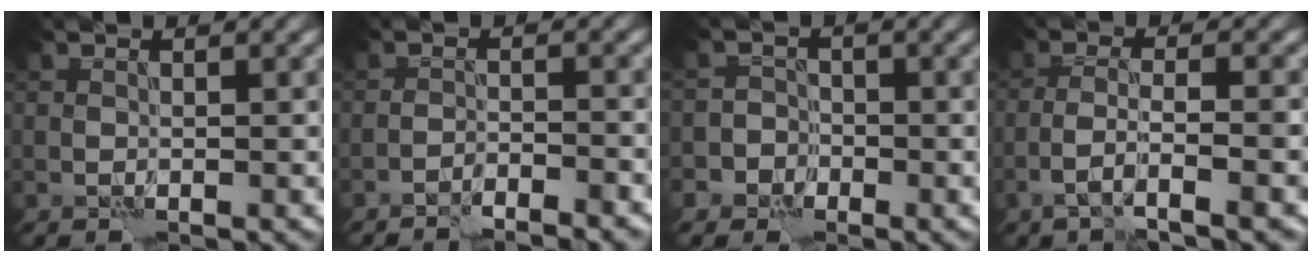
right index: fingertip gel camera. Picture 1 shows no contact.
{"total": 3.0, "force": [-2.9, 0.0, 0.8], "torque": [-0.013, 0.003, -0.045]}
{"total": 3.4, "force": [-1.8, 2.9, 0.0], "torque": [0.038, -0.001, -0.048]}
{"total": 4.0, "force": [-2.2, 0.6, 3.3], "torque": [-0.058, 0.002, -0.044]}